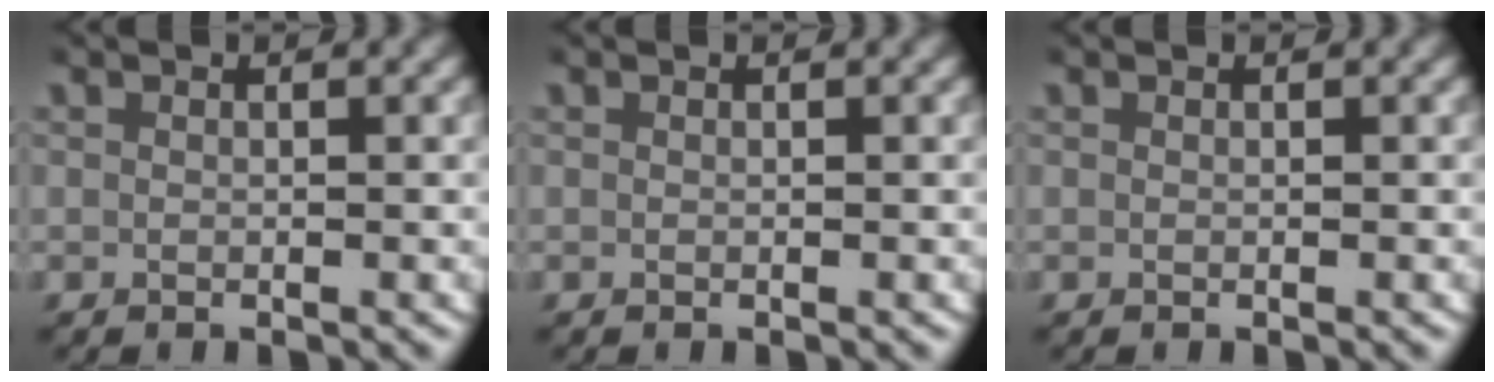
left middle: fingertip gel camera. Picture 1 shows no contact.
{"total": 0.0}
{"total": 0.0}